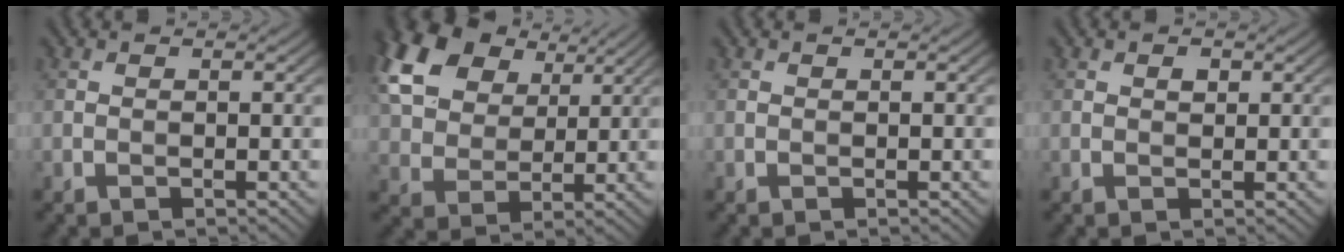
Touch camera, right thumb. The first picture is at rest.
{"total": 16.2, "force": [8.0, 10.7, 9.2], "torque": [-0.240, 0.047, 0.151]}
{"total": 0.0}
{"total": 0.9, "force": [0.3, 0.6, 0.6], "torque": [-0.010, -0.003, 0.005]}